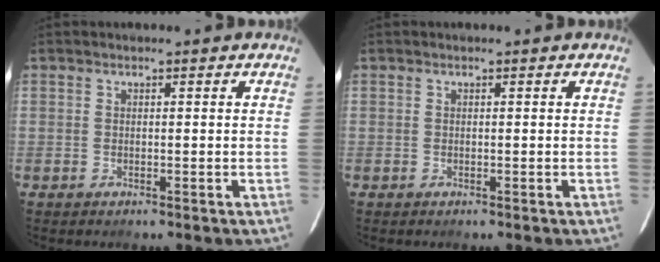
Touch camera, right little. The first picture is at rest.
{"total": 0.0}